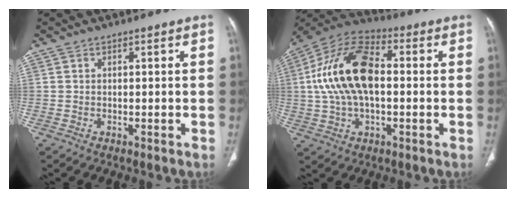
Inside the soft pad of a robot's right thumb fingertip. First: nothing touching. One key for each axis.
{"total": 17.9, "fx": 1.2, "fy": 9.8, "fz": 14.9, "tx": -0.284, "ty": 0.030, "tz": 0.013}